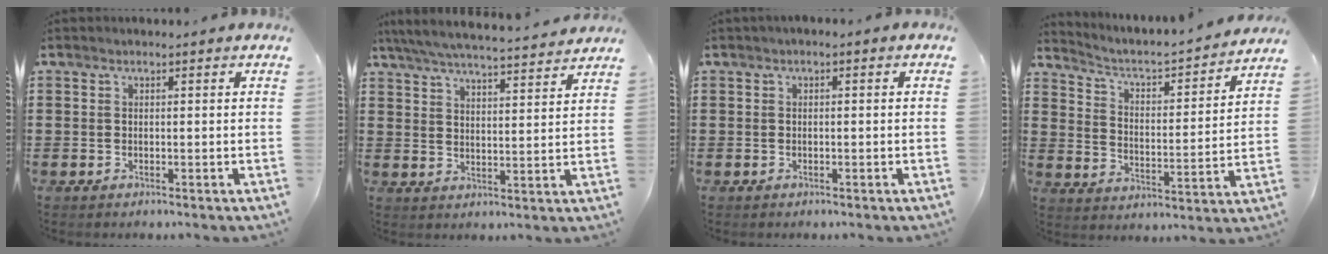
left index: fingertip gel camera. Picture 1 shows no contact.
{"total": 5.7, "force": [5.4, -0.2, 1.6], "torque": [-0.053, -0.033, 0.093]}
{"total": 0.9, "force": [-0.7, 0.3, 0.5], "torque": [-0.012, -0.001, -0.013]}
{"total": 3.1, "force": [2.8, 0.4, 1.2], "torque": [-0.043, -0.031, 0.034]}